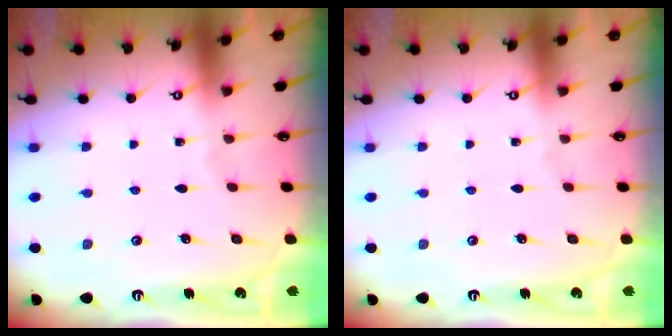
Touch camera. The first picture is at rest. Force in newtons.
{"total": 0.0}